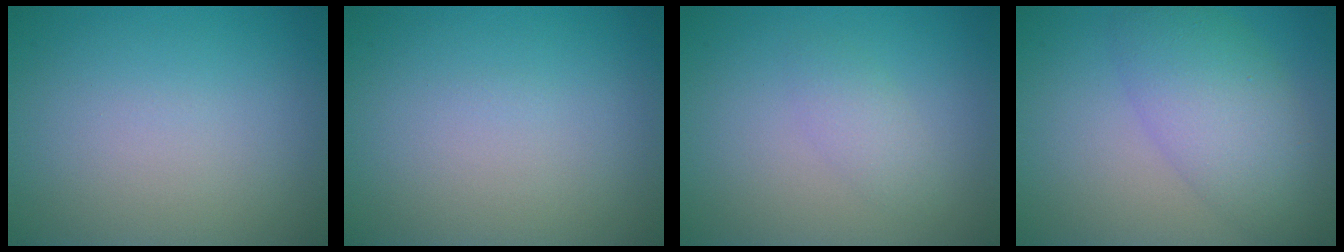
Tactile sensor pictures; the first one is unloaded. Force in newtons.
{"total": 0.0}
{"total": 1.5, "press": 1.5, "slide": 0.0}
{"total": 5.9, "press": 5.9, "slide": 0.1}